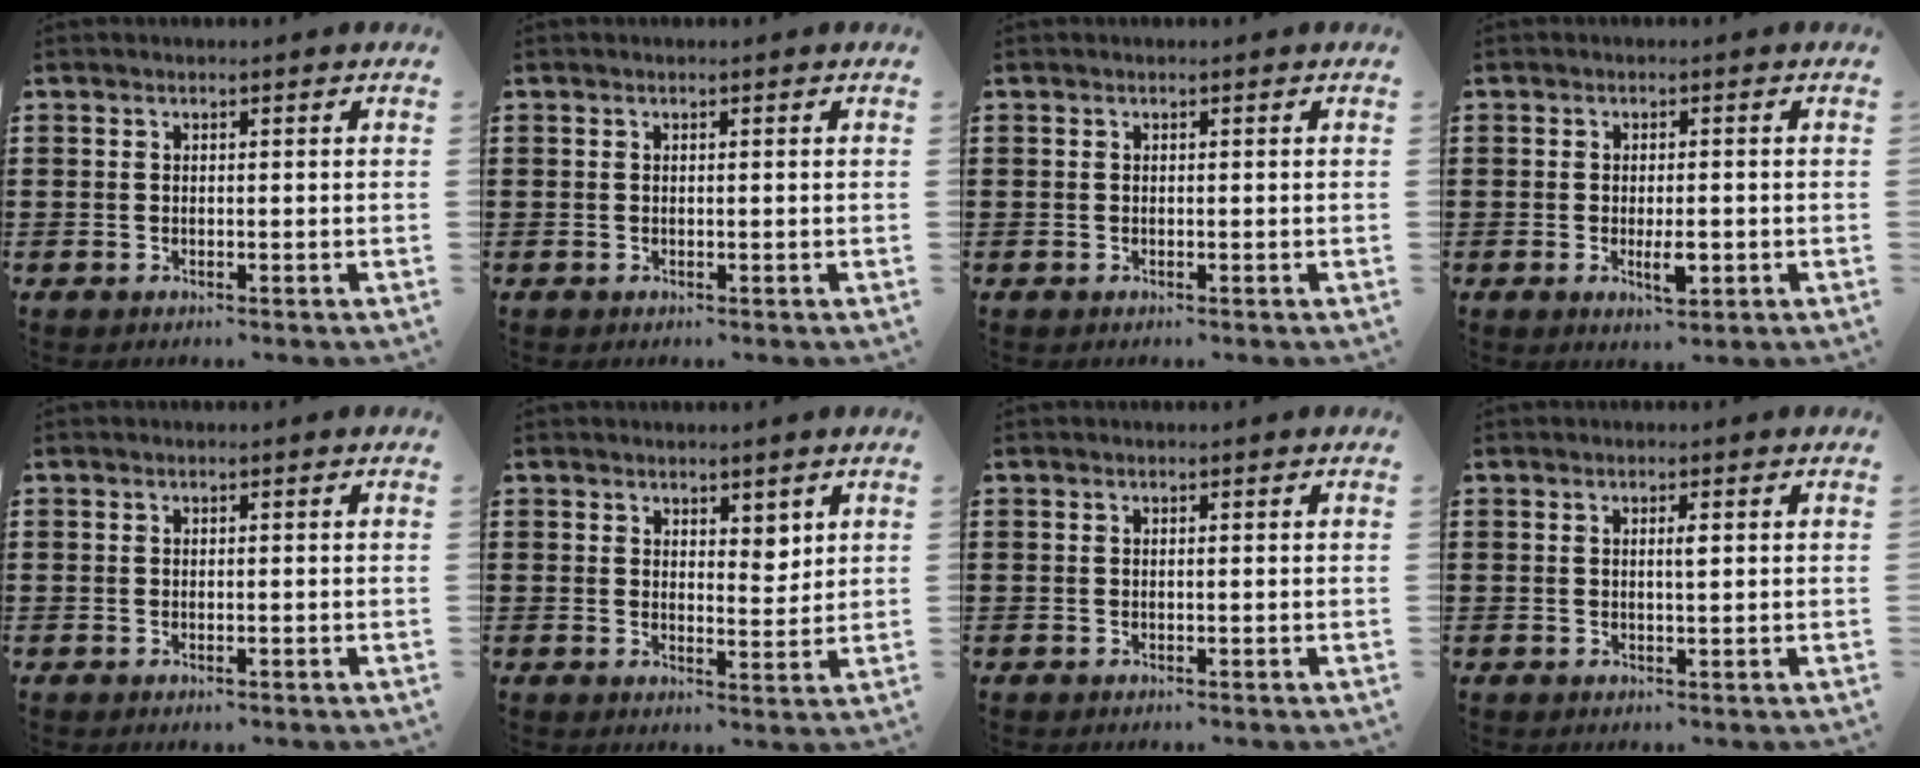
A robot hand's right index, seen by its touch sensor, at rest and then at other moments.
{"total": 0.0}
{"total": 0.0}
{"total": 3.5, "force": [-0.9, 1.3, 3.1], "torque": [-0.060, -0.001, -0.016]}
{"total": 0.5, "force": [-0.2, 0.3, 0.3], "torque": [-0.007, -0.002, -0.004]}
{"total": 3.1, "force": [2.4, 1.6, 1.1], "torque": [-0.012, -0.002, 0.042]}
{"total": 0.0}
{"total": 1.3, "force": [0.3, 0.2, 1.3], "torque": [-0.025, 0.002, 0.005]}